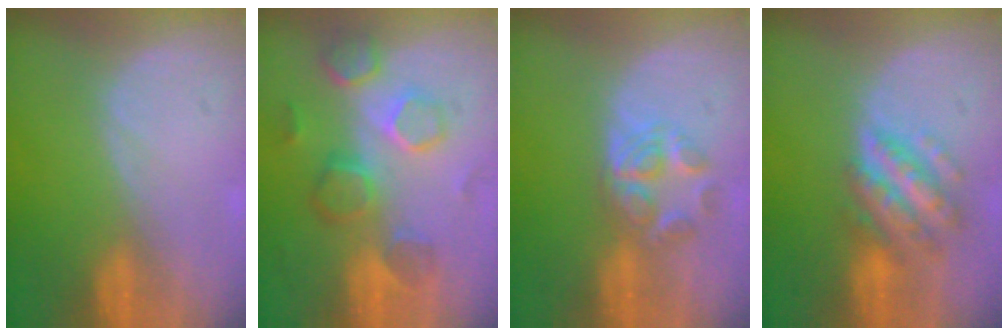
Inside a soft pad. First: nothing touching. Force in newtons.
{"total": 8.5, "press": 8.3, "slide": 2.1}
{"total": 5.9, "press": 5.1, "slide": 3.1}
{"total": 7.7, "press": 7.7, "slide": 0.4}